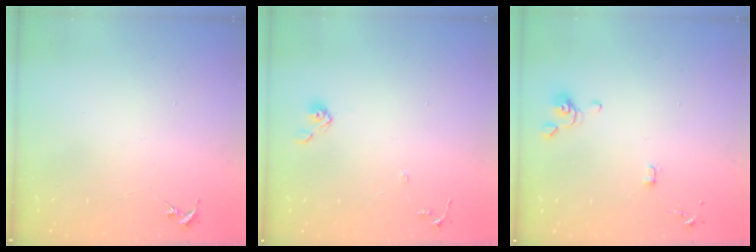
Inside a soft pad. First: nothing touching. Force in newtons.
{"total": 7.3, "press": 7.3, "slide": 0.6}
{"total": 3.8, "press": 3.7, "slide": 0.9}